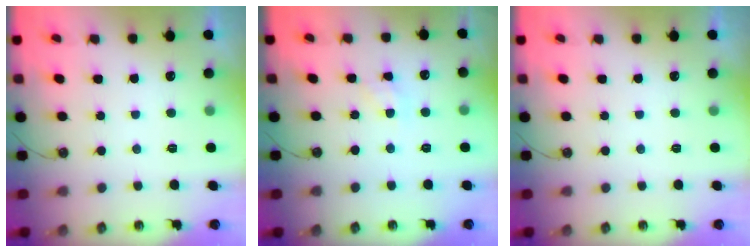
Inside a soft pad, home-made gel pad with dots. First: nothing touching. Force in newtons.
{"total": 4.8, "press": 4.8, "slide": 0.2}
{"total": 0.0}